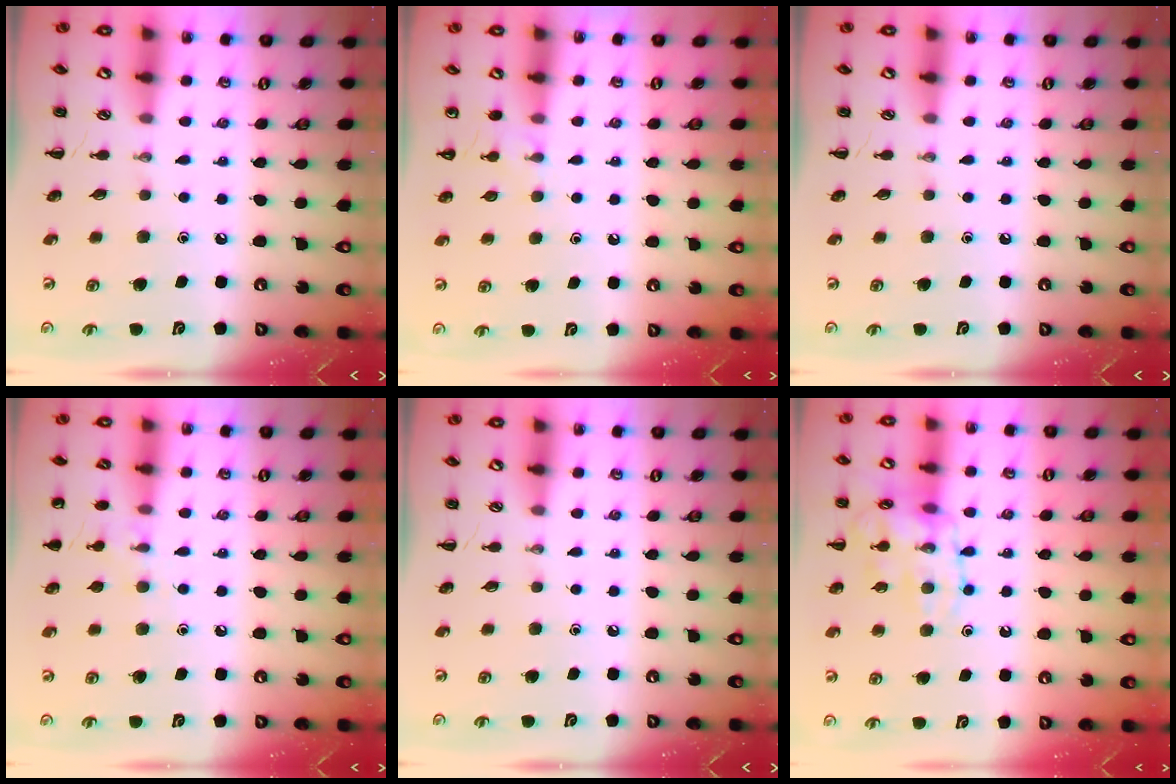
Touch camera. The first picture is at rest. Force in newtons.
{"total": 6.0, "press": 5.7, "slide": 1.8}
{"total": 0.0}
{"total": 8.1, "press": 7.8, "slide": 2.3}
{"total": 0.0}
{"total": 14.2, "press": 14.2, "slide": 1.2}